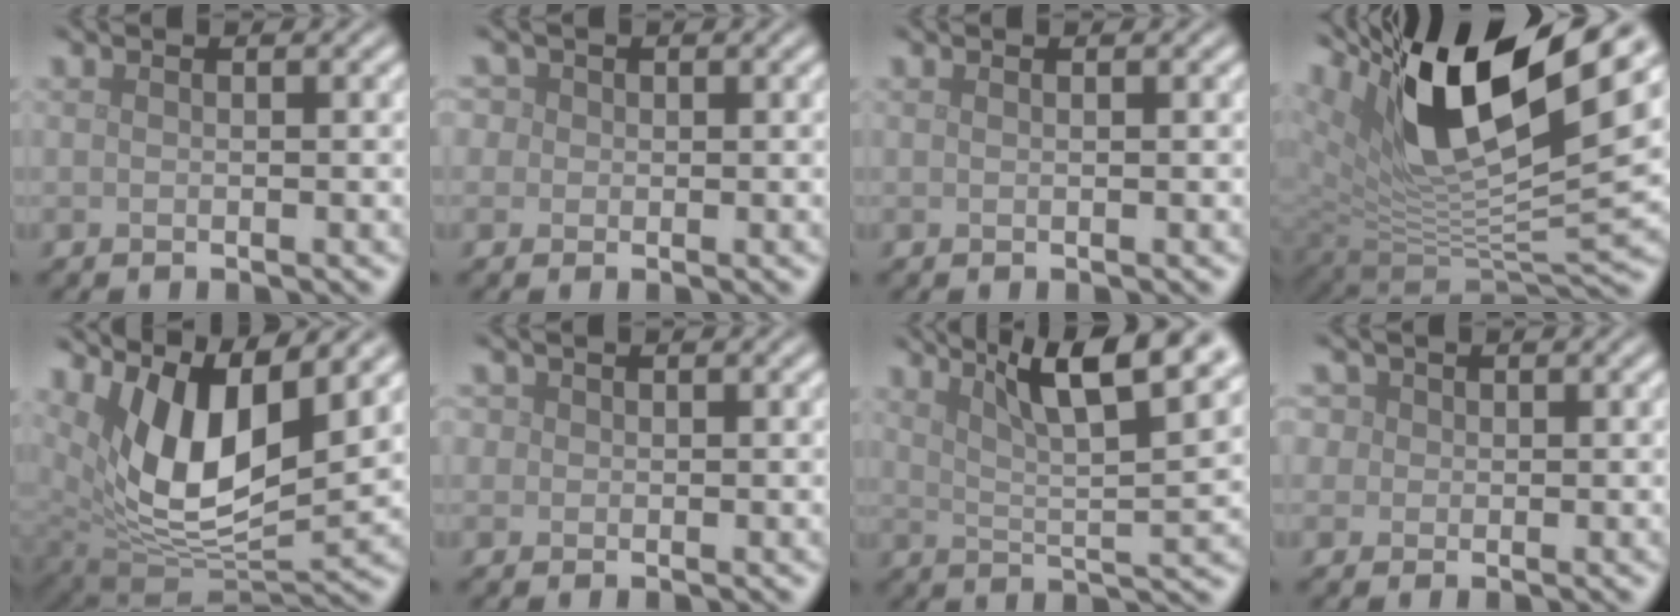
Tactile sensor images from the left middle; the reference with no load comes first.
{"total": 3.5, "force": [1.5, 2.8, 1.4], "torque": [-0.024, 0.019, 0.003]}
{"total": 0.0}
{"total": 14.8, "force": [7.7, 5.7, 11.3], "torque": [-0.219, 0.015, 0.140]}
{"total": 9.8, "force": [4.2, 4.0, 7.9], "torque": [-0.152, -0.011, 0.078]}
{"total": 1.2, "force": [0.4, 1.1, 0.3], "torque": [0.001, 0.001, -0.003]}
{"total": 11.0, "force": [6.8, 2.7, 8.2], "torque": [-0.107, 0.019, 0.087]}
{"total": 3.9, "force": [1.7, 3.1, 1.6], "torque": [-0.033, 0.016, 0.009]}